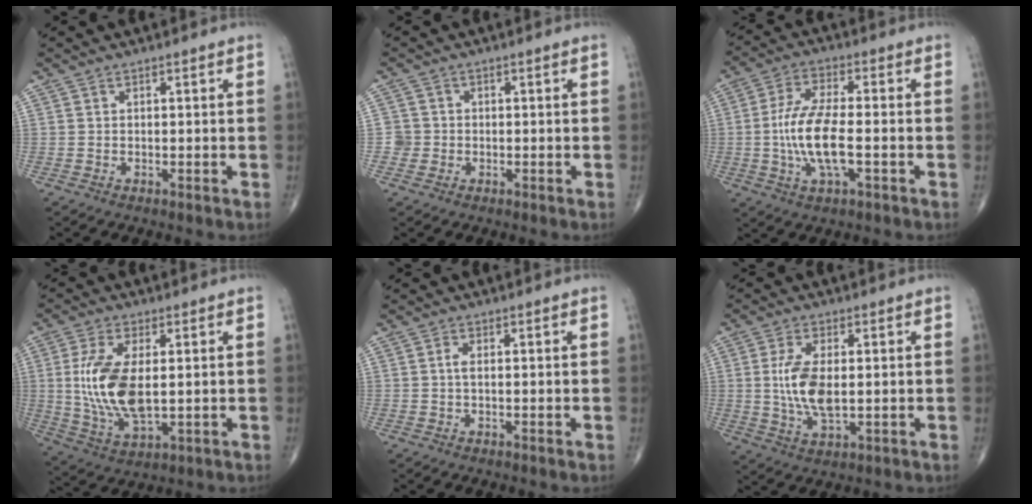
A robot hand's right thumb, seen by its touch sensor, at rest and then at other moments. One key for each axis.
{"total": 2.4, "fx": -0.5, "fy": 2.3, "fz": -0.1, "tx": 0.021, "ty": 0.009, "tz": -0.013}
{"total": 11.5, "fx": -1.8, "fy": 4.2, "fz": 10.5, "tx": -0.221, "ty": 0.011, "tz": -0.035}
{"total": 13.3, "fx": 0.9, "fy": 6.2, "fz": 11.7, "tx": -0.243, "ty": -0.015, "tz": 0.027}
{"total": 1.3, "fx": 0.0, "fy": 0.4, "fz": 1.3, "tx": -0.031, "ty": -0.001, "tz": -0.001}
{"total": 8.8, "fx": 0.4, "fy": 3.9, "fz": 7.9, "tx": -0.165, "ty": -0.012, "tz": 0.012}